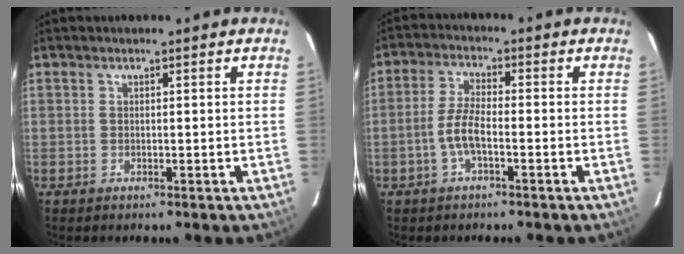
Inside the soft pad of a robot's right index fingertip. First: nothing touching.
{"total": 4.7, "force": [-1.9, 1.1, 4.1], "torque": [-0.093, 0.009, -0.038]}